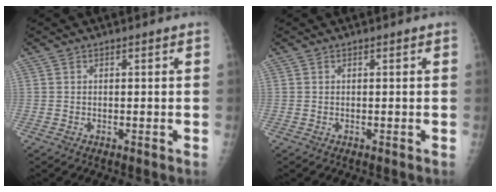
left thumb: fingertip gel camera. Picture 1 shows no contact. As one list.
[{"total": 0.0}]